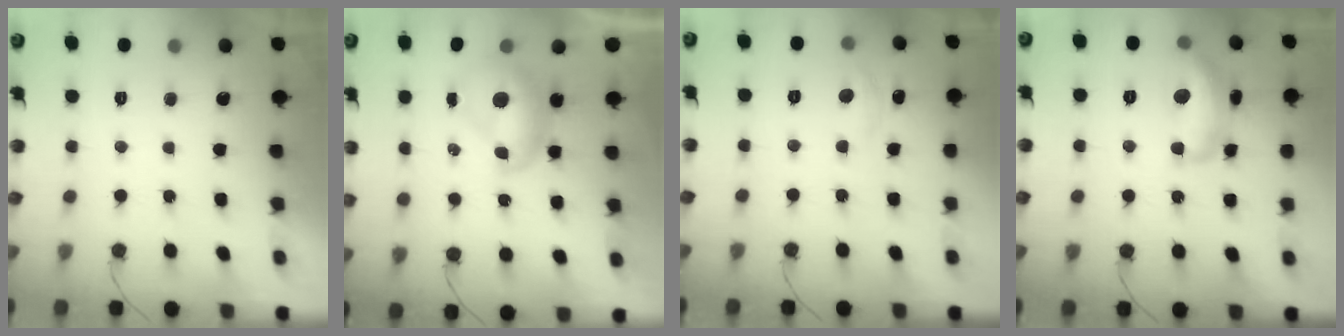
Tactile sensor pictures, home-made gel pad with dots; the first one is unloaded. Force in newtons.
{"total": 8.3, "press": 8.3, "slide": 0.3}
{"total": 4.6, "press": 4.6, "slide": 0.4}
{"total": 13.7, "press": 13.7, "slide": 0.9}